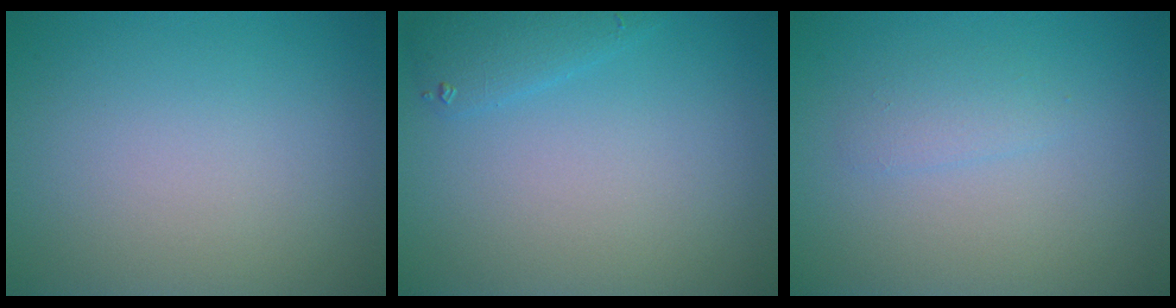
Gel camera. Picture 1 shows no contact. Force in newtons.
{"total": 1.7, "press": 1.7, "slide": 0.2}
{"total": 1.2, "press": 1.2, "slide": 0.1}